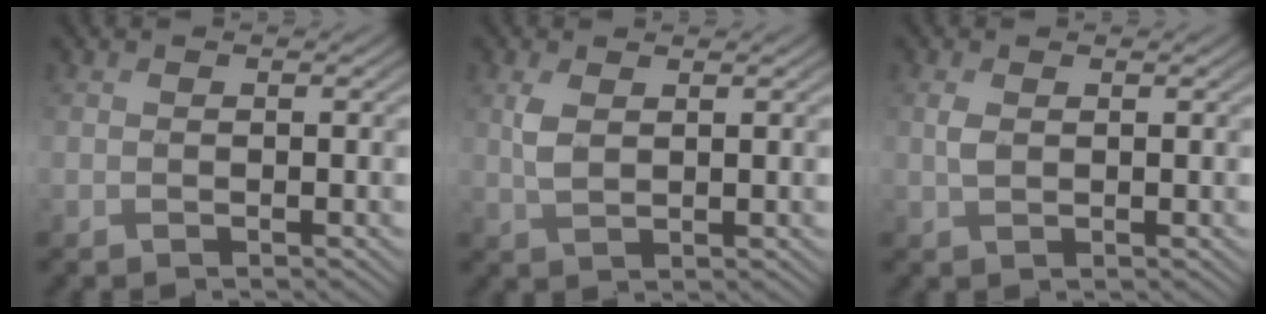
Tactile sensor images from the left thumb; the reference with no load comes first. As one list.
[{"total": 2.4, "force": [1.6, 0.7, 1.7], "torque": [-0.044, 0.006, 0.033]}, {"total": 1.6, "force": [1.0, 0.5, 1.1], "torque": [-0.028, 0.008, 0.021]}]